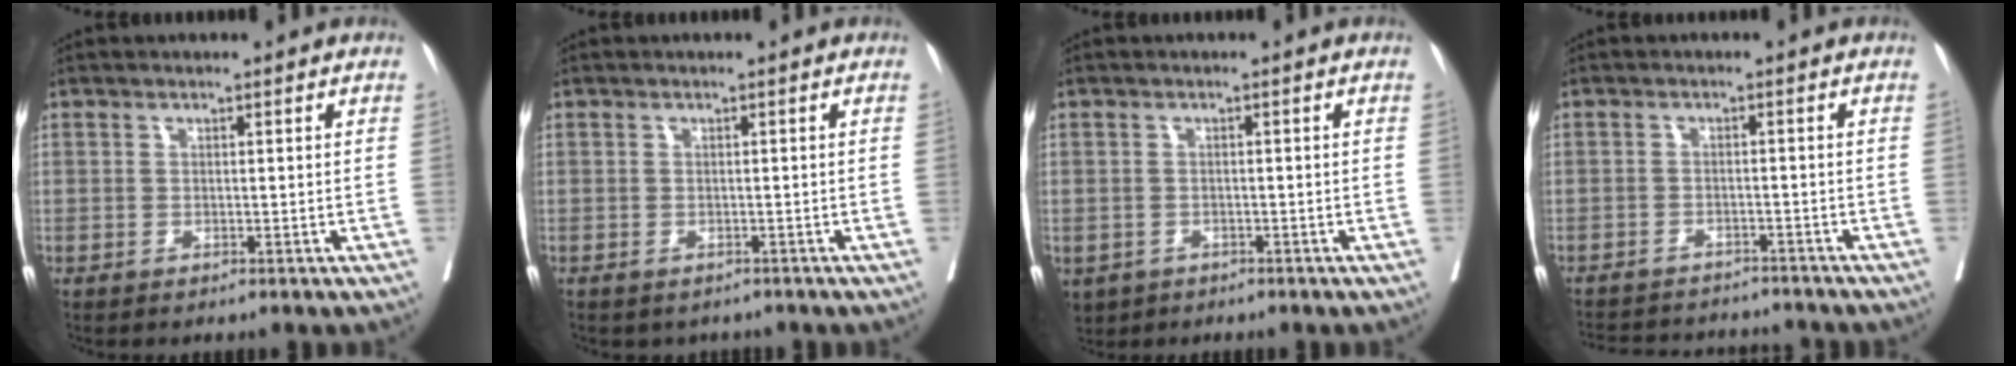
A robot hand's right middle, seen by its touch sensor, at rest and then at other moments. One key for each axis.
{"total": 1.6, "fx": -1.2, "fy": 0.9, "fz": 0.2, "tx": 0.000, "ty": 0.000, "tz": -0.015}
{"total": 5.9, "fx": -3.1, "fy": 4.6, "fz": 1.9, "tx": -0.052, "ty": -0.002, "tz": -0.042}
{"total": 11.6, "fx": -11.0, "fy": 2.6, "fz": 2.8, "tx": -0.053, "ty": 0.008, "tz": -0.143}